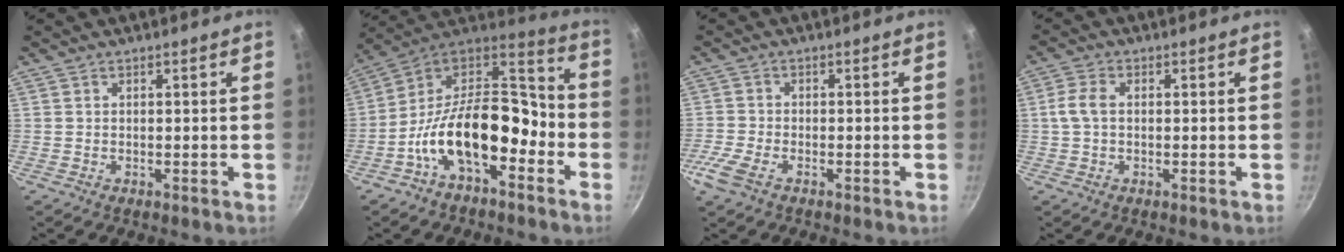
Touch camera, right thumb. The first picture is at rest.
{"total": 19.7, "force": [-6.3, 10.0, 15.7], "torque": [-0.236, 0.083, -0.110]}
{"total": 5.0, "force": [-2.8, 2.4, 3.4], "torque": [-0.094, 0.004, -0.058]}
{"total": 3.9, "force": [0.2, 2.4, 3.0], "torque": [-0.073, 0.010, 0.000]}